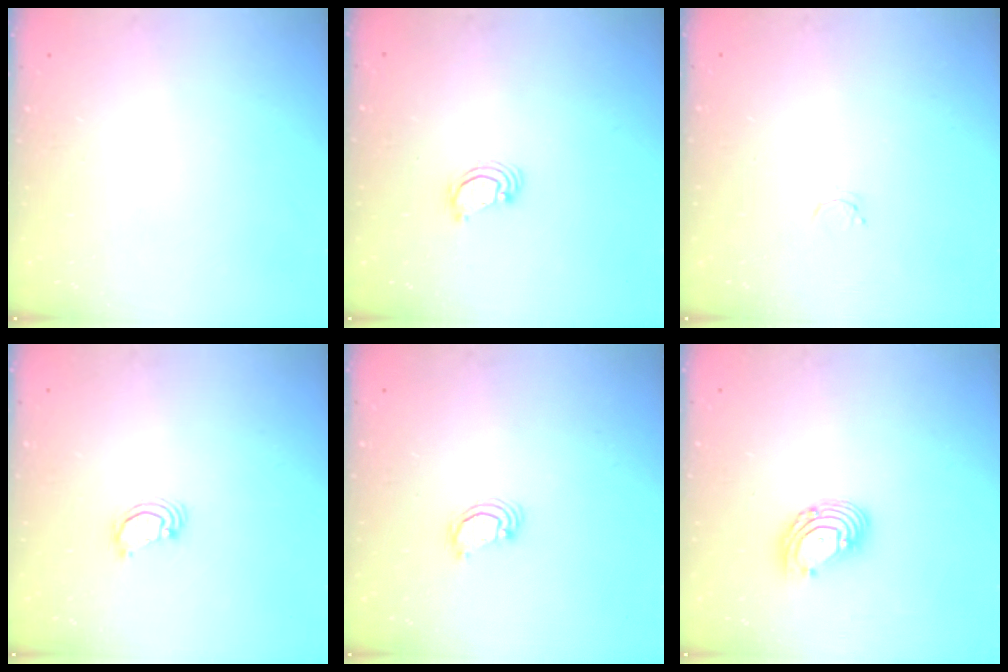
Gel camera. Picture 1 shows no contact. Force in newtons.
{"total": 2.2, "press": 2.2, "slide": 0.1}
{"total": 2.1, "press": 2.1, "slide": 0.4}
{"total": 2.2, "press": 2.2, "slide": 0.2}
{"total": 2.4, "press": 2.4, "slide": 0.3}
{"total": 7.3, "press": 7.3, "slide": 0.8}